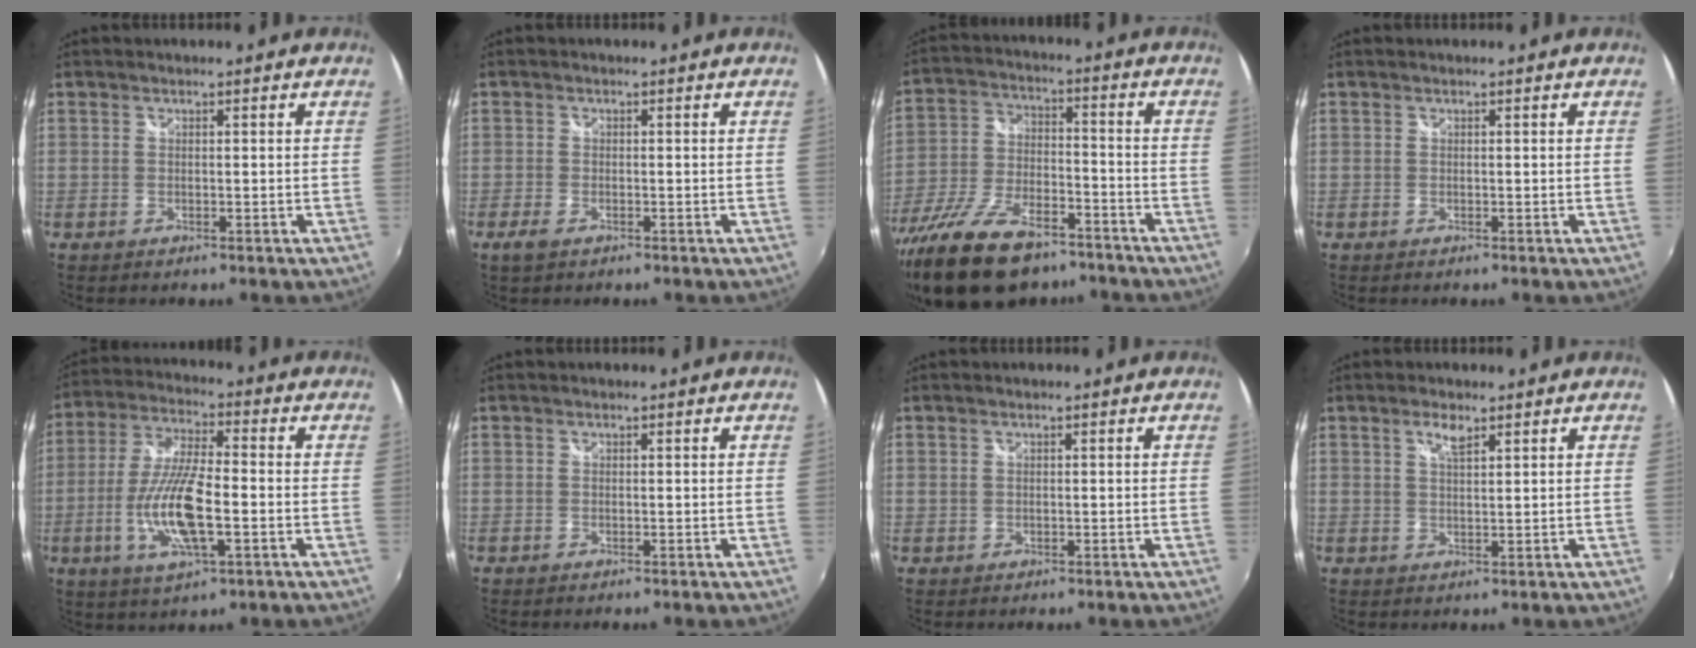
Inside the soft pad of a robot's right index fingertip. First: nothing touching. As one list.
[{"total": 2.5, "force": [-1.7, 1.1, 1.5], "torque": [-0.034, -0.007, -0.032]}, {"total": 19.6, "force": [-14.2, 8.3, 10.6], "torque": [-0.223, -0.030, -0.242]}, {"total": 0.0}, {"total": 13.5, "force": [-3.5, 3.9, 12.4], "torque": [-0.255, -0.008, -0.066]}, {"total": 0.0}, {"total": 0.6, "force": [0.1, 0.6, 0.1], "torque": [0.001, 0.001, 0.002]}, {"total": 2.7, "force": [1.7, 0.8, 1.9], "torque": [-0.032, 0.003, 0.029]}]